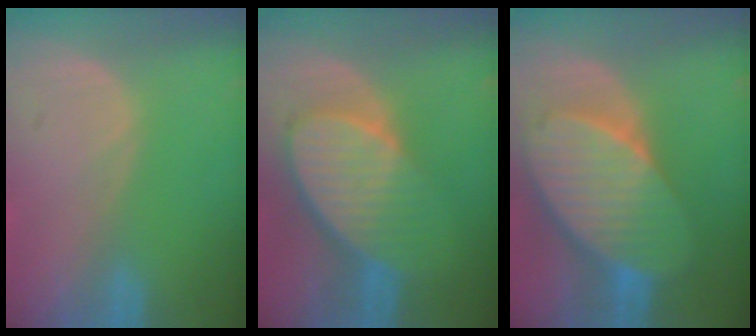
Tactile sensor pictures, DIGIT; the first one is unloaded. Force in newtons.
{"total": 8.9, "press": 8.0, "slide": 3.9}
{"total": 10.9, "press": 10.9, "slide": 0.8}